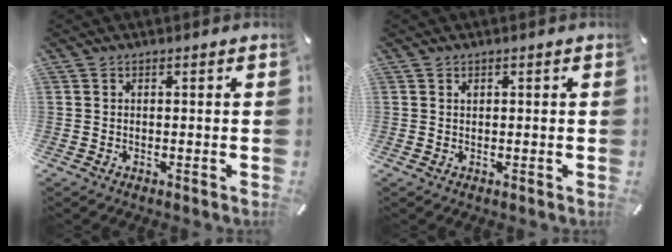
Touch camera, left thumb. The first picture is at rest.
{"total": 0.6, "force": [0.2, 0.5, 0.2], "torque": [-0.004, 0.001, 0.004]}